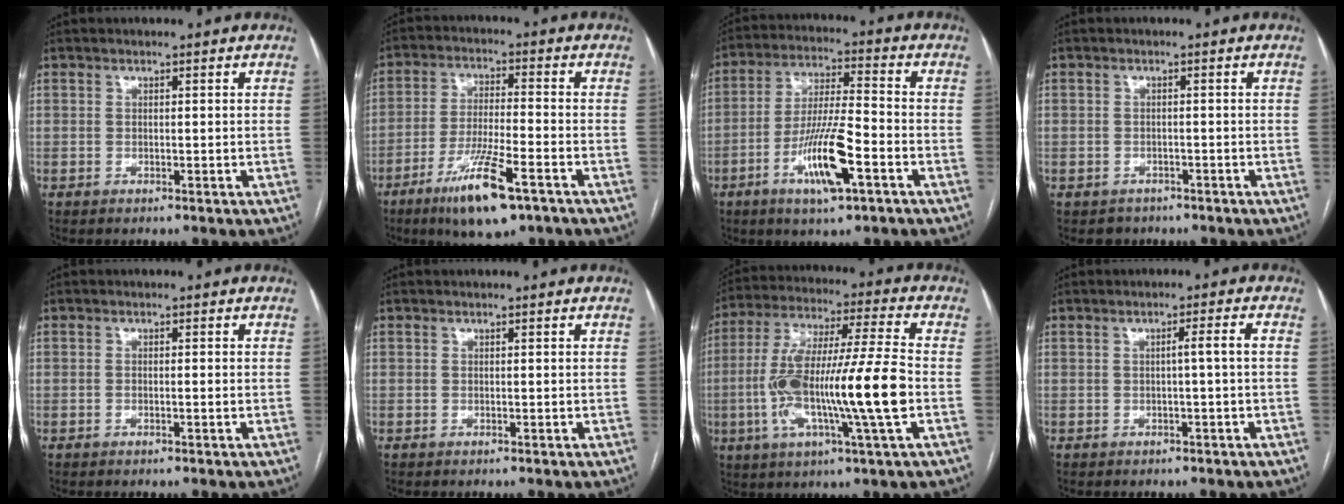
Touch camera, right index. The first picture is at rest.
{"total": 11.5, "force": [-6.7, 1.6, 9.2], "torque": [-0.174, -0.021, -0.112]}
{"total": 11.9, "force": [-5.0, 1.6, 10.7], "torque": [-0.204, -0.008, -0.090]}
{"total": 2.6, "force": [-1.7, 1.9, -0.2], "torque": [-0.002, 0.008, -0.024]}
{"total": 1.0, "force": [-0.2, 0.2, 1.0], "torque": [-0.020, 0.002, -0.001]}
{"total": 0.0}
{"total": 18.7, "force": [-3.4, 0.5, 18.4], "torque": [-0.354, 0.000, -0.064]}
{"total": 2.0, "force": [-0.2, -0.5, 1.9], "torque": [-0.029, 0.003, -0.002]}